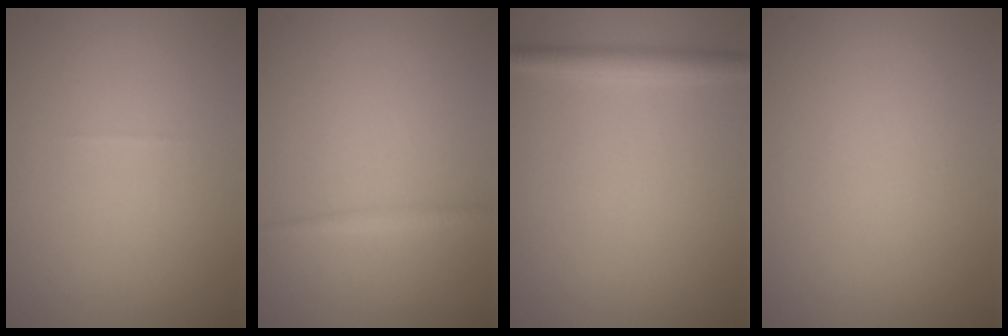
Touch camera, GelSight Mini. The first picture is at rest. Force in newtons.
{"total": 0.8, "press": 0.8, "slide": 0.1}
{"total": 2.2, "press": 2.2, "slide": 0.1}
{"total": 0.0}